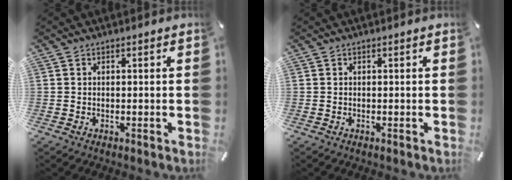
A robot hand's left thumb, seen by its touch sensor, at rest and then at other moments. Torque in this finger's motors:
{"motor_torque": [-0.26, -0.09, 0.04, 0.16, 0.05]}